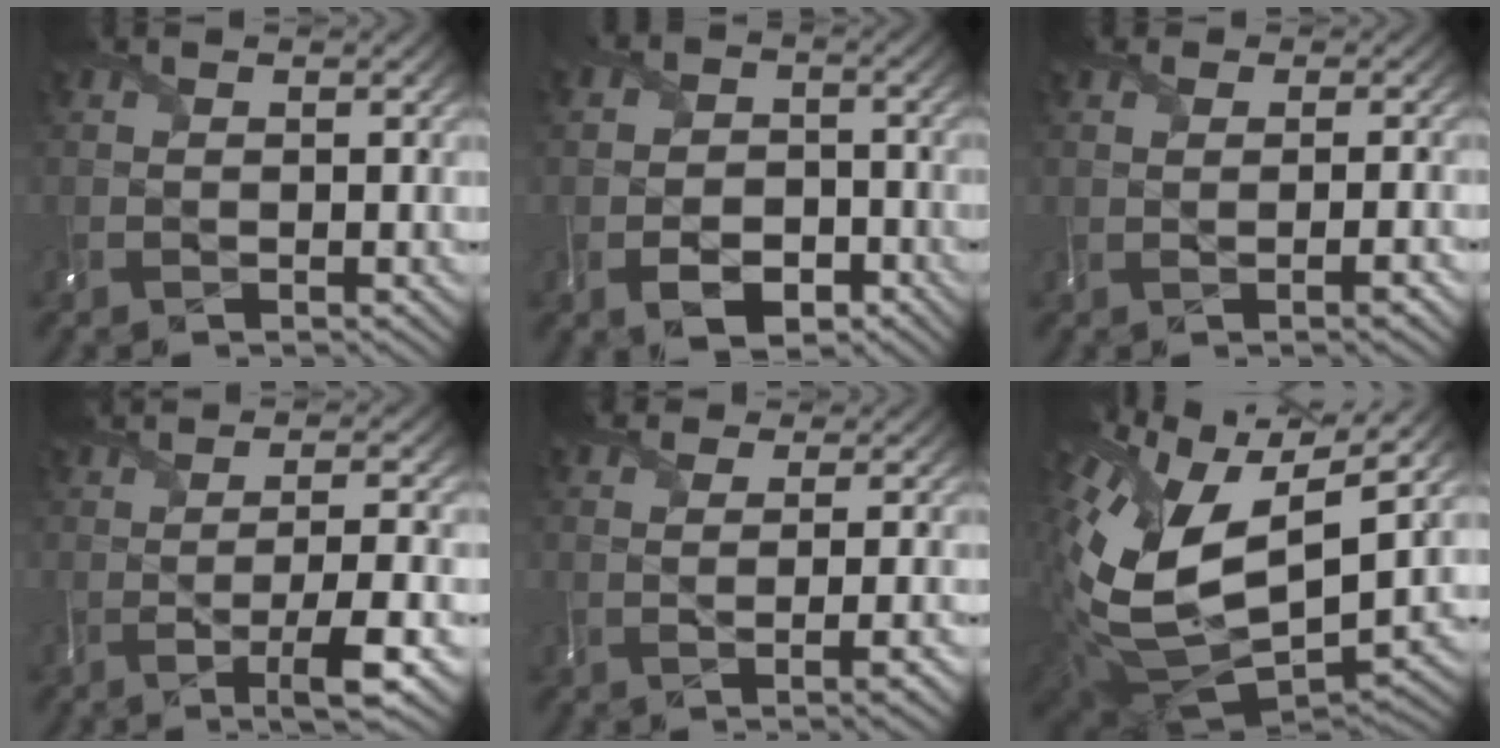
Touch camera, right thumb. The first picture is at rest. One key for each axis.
{"total": 5.7, "fx": -3.4, "fy": 3.9, "fz": 2.5, "tx": -0.025, "ty": -0.013, "tz": -0.072}
{"total": 2.2, "fx": 0.5, "fy": 0.9, "fz": 2.0, "tx": -0.026, "ty": 0.012, "tz": -0.012}
{"total": 6.0, "fx": -1.3, "fy": 0.2, "fz": 5.9, "tx": -0.089, "ty": 0.012, "tz": -0.023}
{"total": 5.3, "fx": 2.8, "fy": 1.5, "fz": 4.2, "tx": -0.053, "ty": 0.024, "tz": 0.020}
{"total": 15.6, "fx": 1.9, "fy": 9.1, "fz": 12.5, "tx": -0.293, "ty": -0.024, "tz": 0.043}